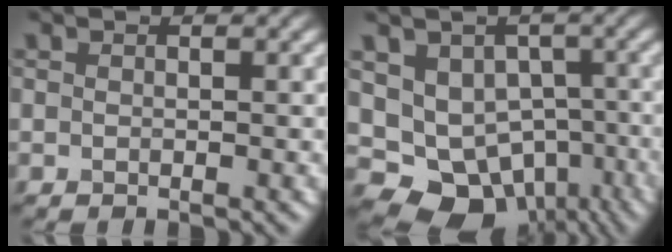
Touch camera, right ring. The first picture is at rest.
{"total": 9.7, "force": [-3.2, 7.7, 4.9], "torque": [-0.067, -0.014, -0.039]}